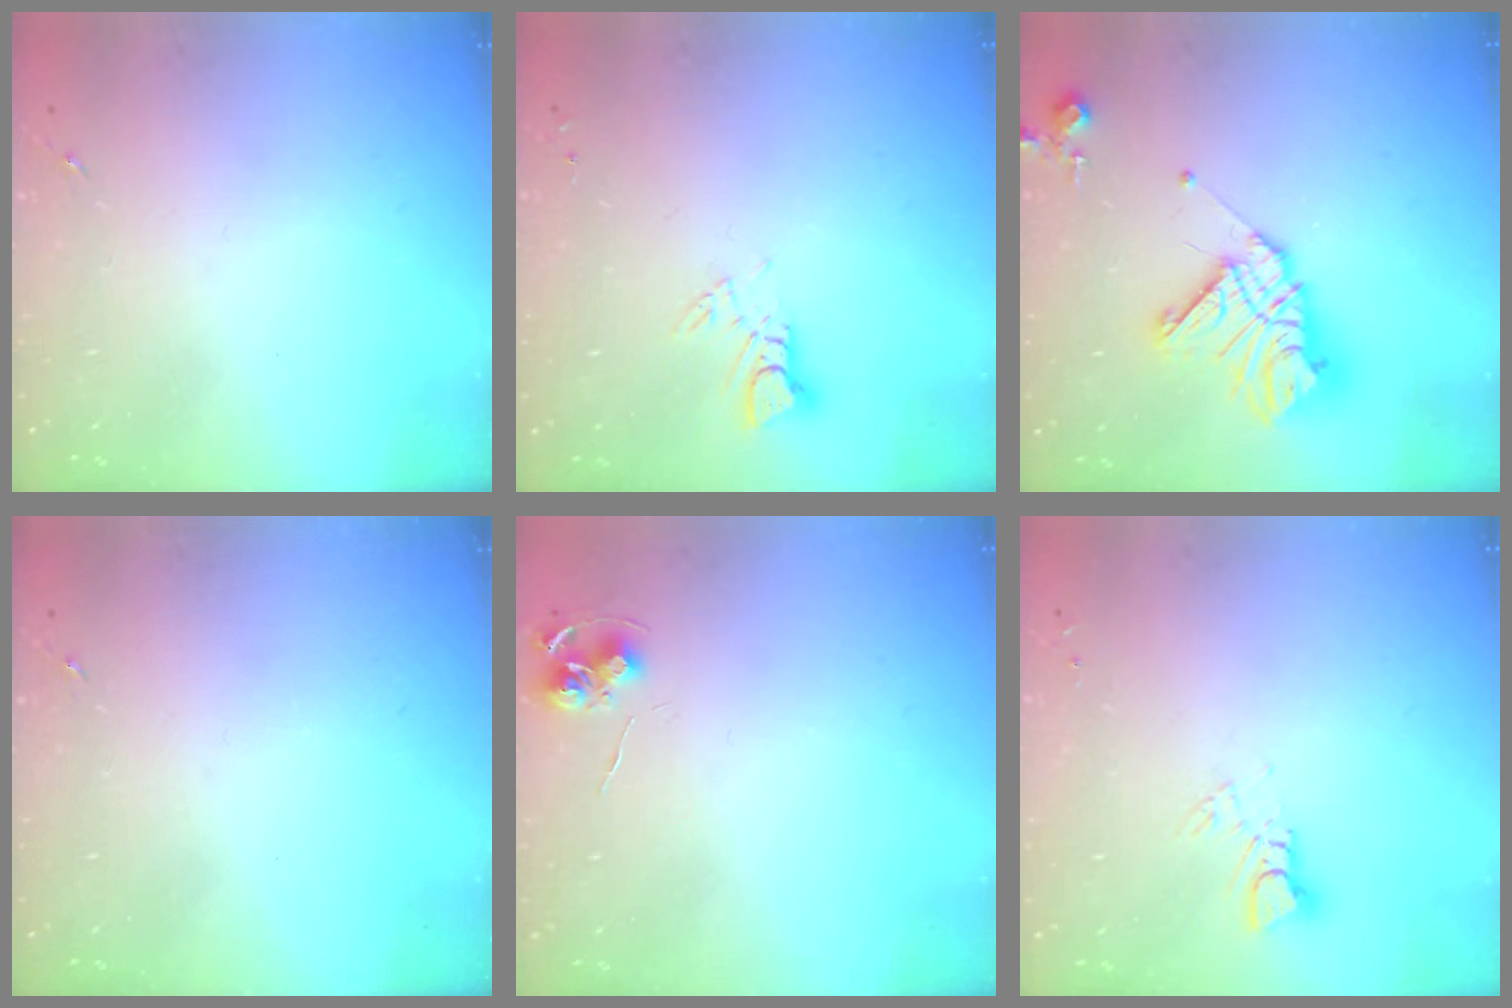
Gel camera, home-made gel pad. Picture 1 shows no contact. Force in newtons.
{"total": 3.7, "press": 3.7, "slide": 0.4}
{"total": 14.7, "press": 14.6, "slide": 1.4}
{"total": 0.0}
{"total": 7.9, "press": 7.9, "slide": 0.5}
{"total": 3.6, "press": 3.6, "slide": 0.1}